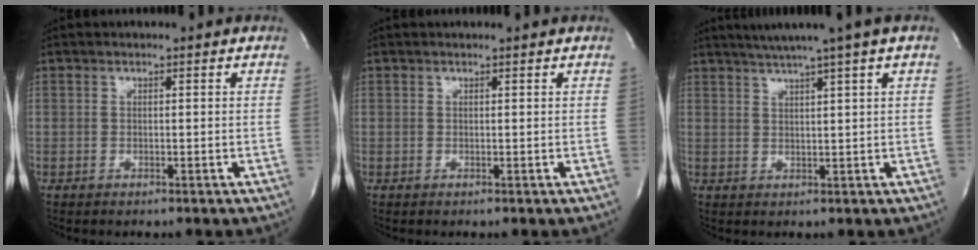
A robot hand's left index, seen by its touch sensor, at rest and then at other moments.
{"total": 1.6, "force": [1.5, 0.0, 0.3], "torque": [-0.010, 0.008, 0.018]}
{"total": 7.4, "force": [5.4, -1.7, 4.7], "torque": [-0.071, 0.014, 0.077]}